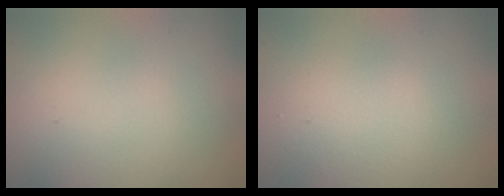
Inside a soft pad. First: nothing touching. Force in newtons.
{"total": 2.2, "press": 2.2, "slide": 0.1}